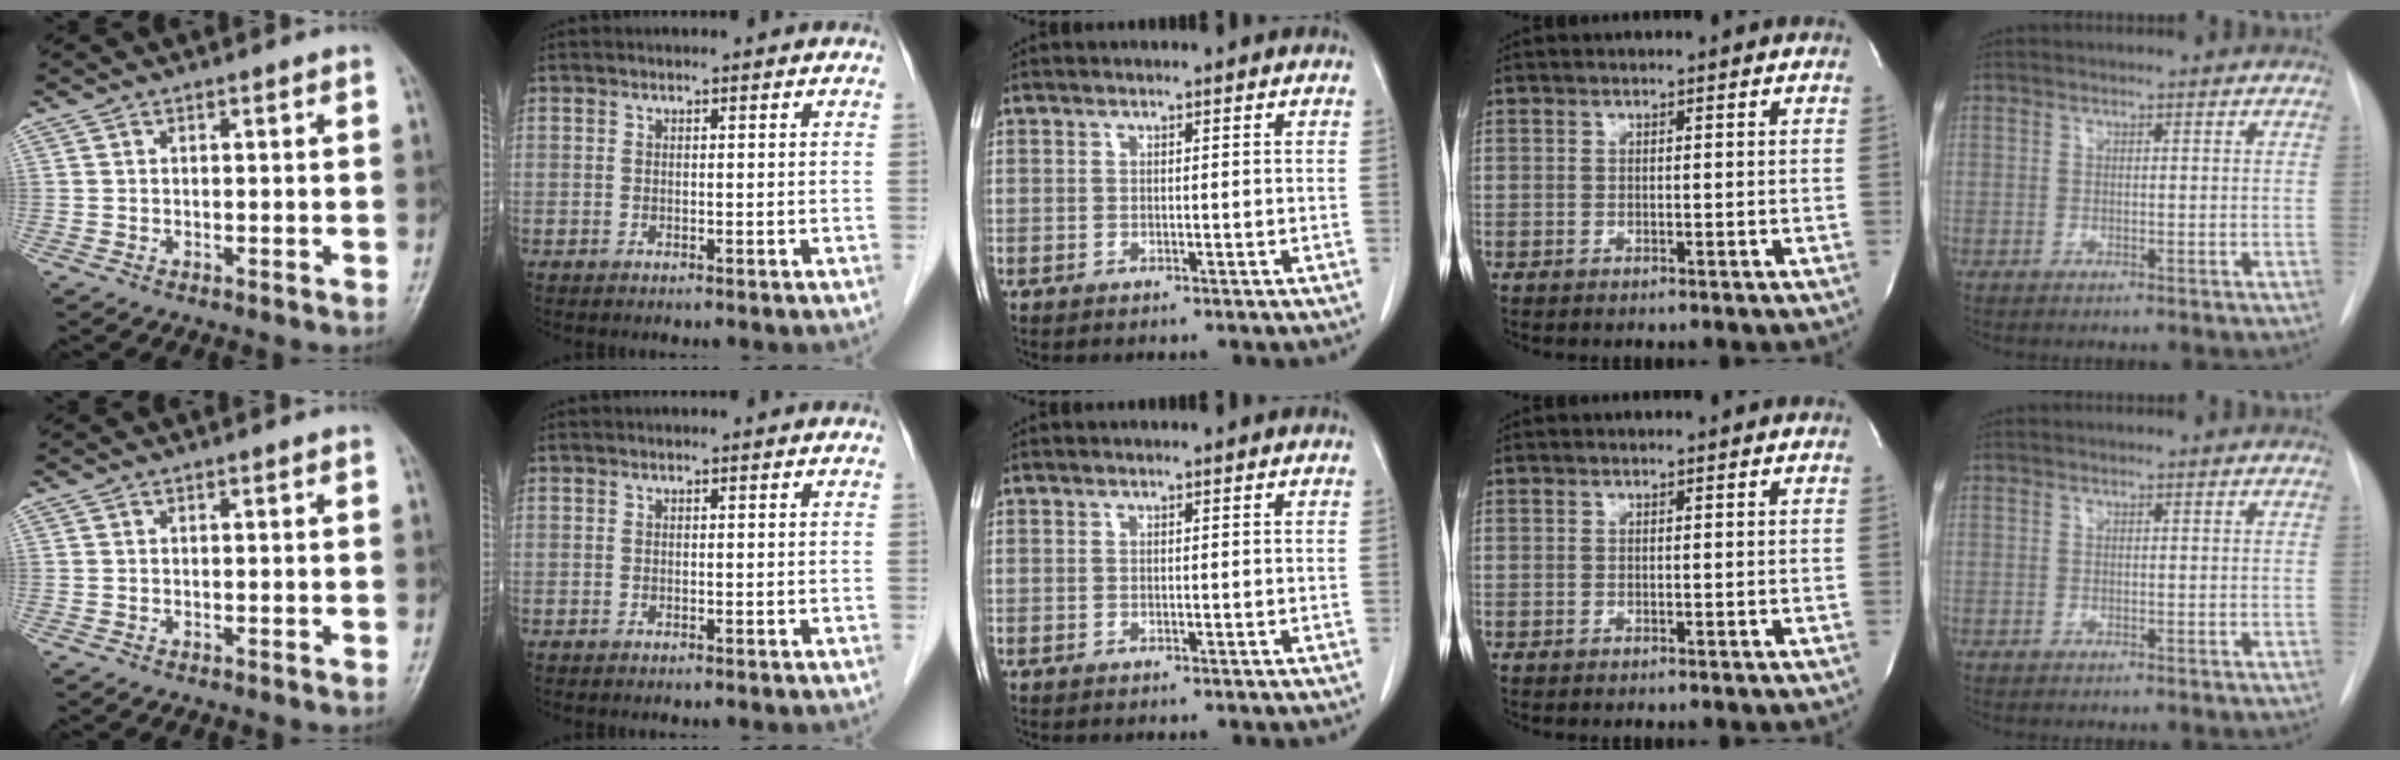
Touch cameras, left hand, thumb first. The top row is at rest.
{}